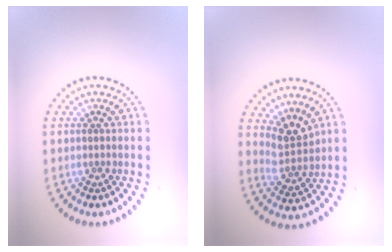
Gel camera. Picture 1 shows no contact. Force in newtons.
{"total": 3.1, "press": 2.2, "slide": 2.2}